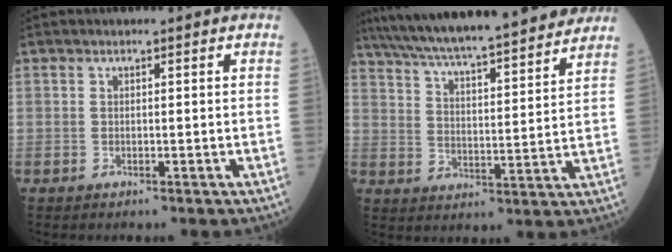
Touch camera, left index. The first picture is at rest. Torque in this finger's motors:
{"motor_torque": [0.19, -0.52, 0.96, 0.21]}